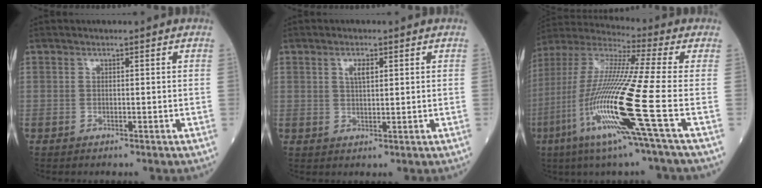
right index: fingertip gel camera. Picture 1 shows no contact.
{"total": 2.5, "force": [1.1, 0.8, 2.1], "torque": [-0.042, 0.001, 0.024]}
{"total": 19.3, "force": [-6.5, -1.2, 18.1], "torque": [-0.399, -0.033, -0.140]}